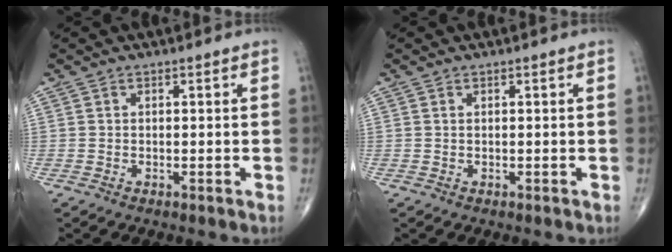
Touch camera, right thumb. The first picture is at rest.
{"total": 0.0}